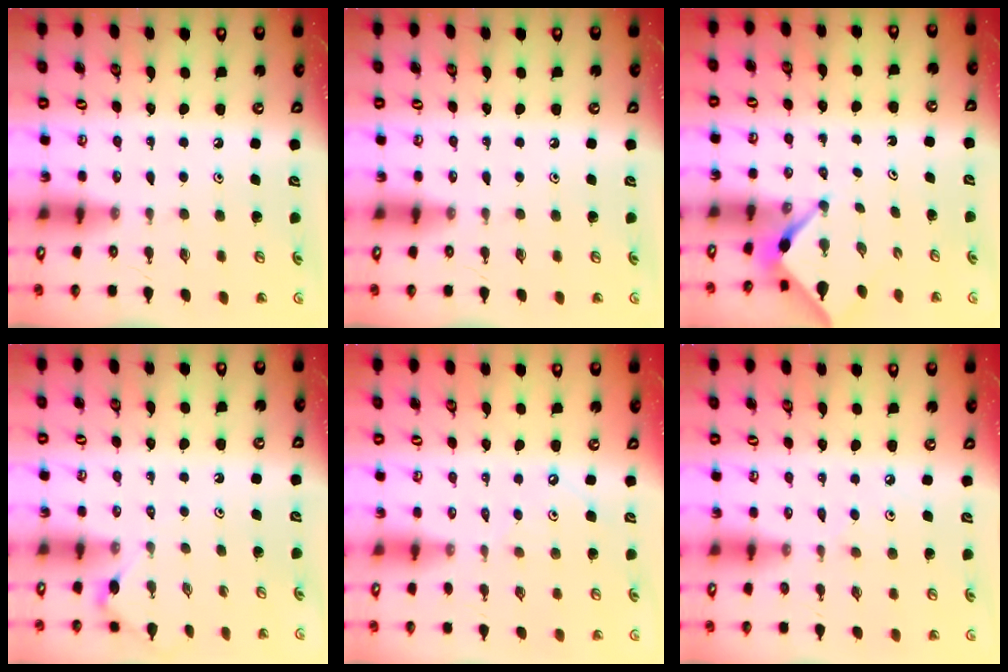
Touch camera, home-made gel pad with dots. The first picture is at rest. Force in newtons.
{"total": 0.0}
{"total": 3.2, "press": 3.2, "slide": 0.3}
{"total": 2.9, "press": 2.8, "slide": 0.5}
{"total": 3.6, "press": 3.6, "slide": 0.6}
{"total": 5.1, "press": 5.0, "slide": 0.7}